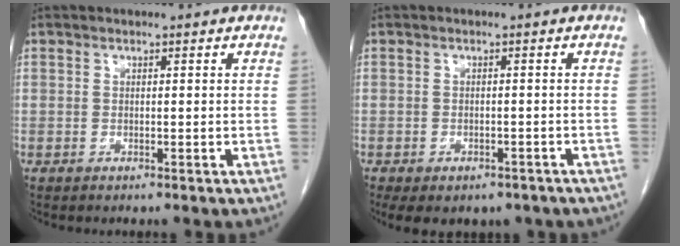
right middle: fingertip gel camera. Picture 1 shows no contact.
{"total": 10.4, "force": [-7.4, 5.6, 4.8], "torque": [-0.081, -0.001, -0.081]}